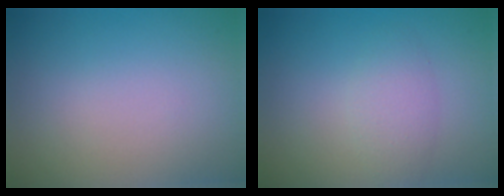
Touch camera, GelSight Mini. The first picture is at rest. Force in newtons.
{"total": 2.1, "press": 2.1, "slide": 0.1}